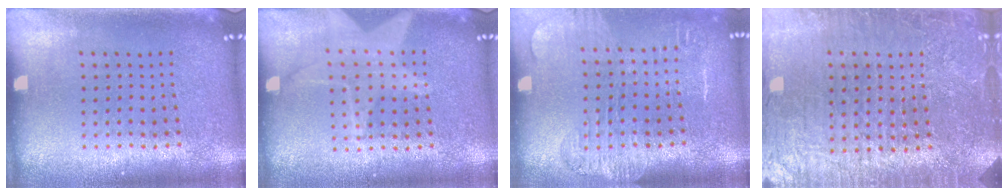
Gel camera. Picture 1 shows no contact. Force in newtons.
{"total": 1.3, "press": 1.3, "slide": 0.5}
{"total": 1.8, "press": 1.5, "slide": 1.0}
{"total": 5.2, "press": 4.7, "slide": 2.1}